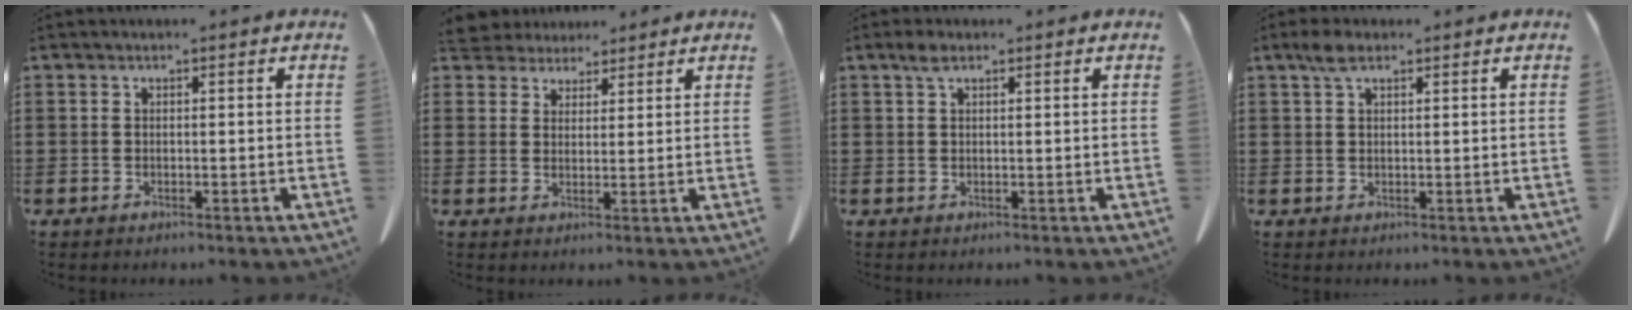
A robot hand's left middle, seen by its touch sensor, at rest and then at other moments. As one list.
[{"total": 3.8, "force": [3.5, 1.4, -0.1], "torque": [-0.015, -0.008, 0.068]}, {"total": 1.8, "force": [1.0, 0.8, 1.3], "torque": [-0.029, 0.003, 0.020]}, {"total": 2.8, "force": [1.6, 1.2, 1.9], "torque": [-0.044, 0.004, 0.031]}]